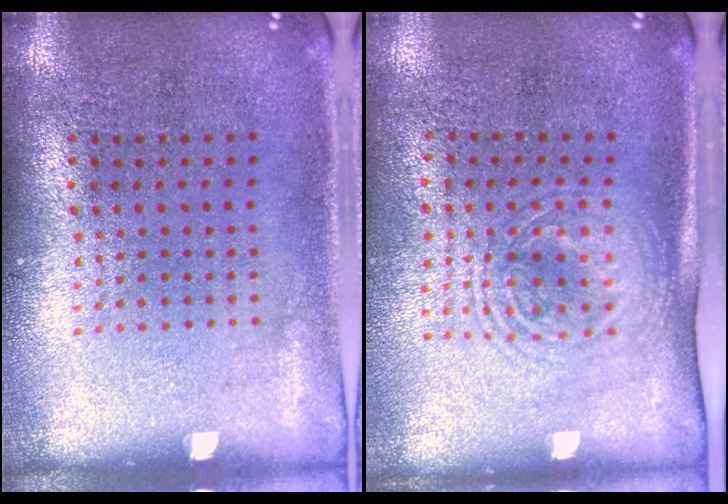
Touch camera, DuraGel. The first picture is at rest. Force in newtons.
{"total": 1.6, "press": 1.3, "slide": 0.9}